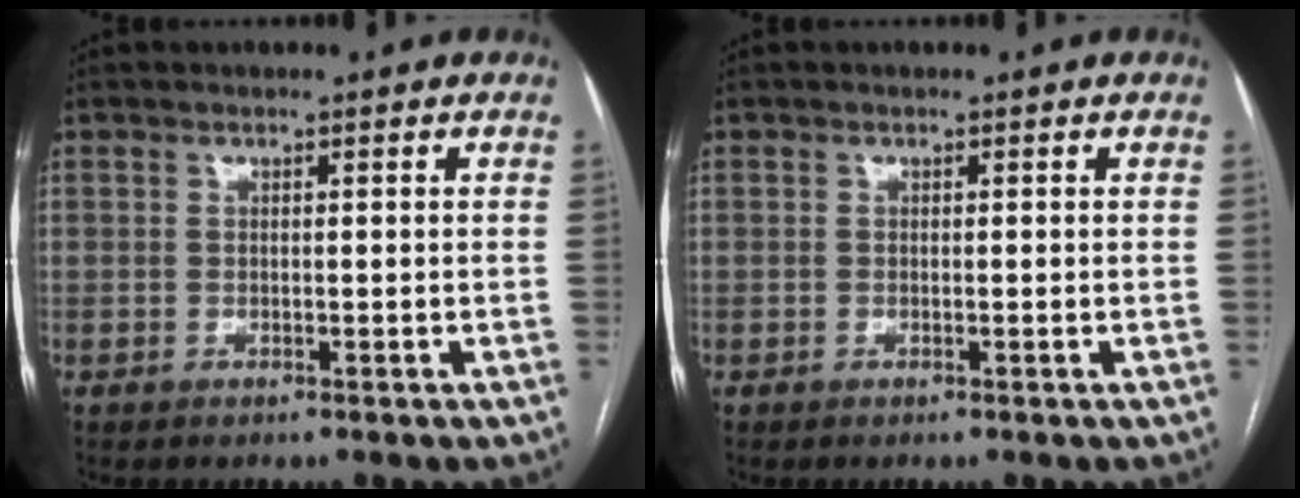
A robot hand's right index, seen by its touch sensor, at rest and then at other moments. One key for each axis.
{"total": 0.0}